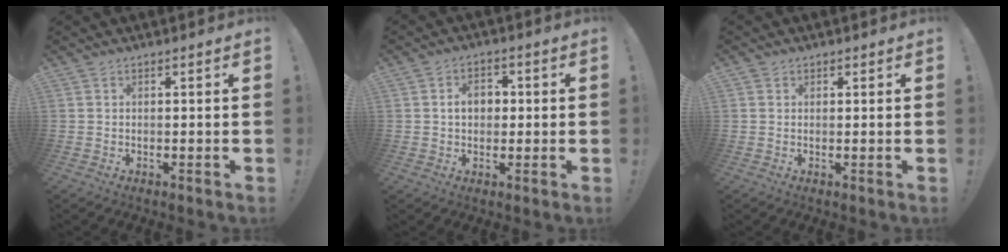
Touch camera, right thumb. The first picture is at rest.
{"total": 5.8, "force": [0.4, 4.5, 3.8], "torque": [-0.053, 0.006, 0.003]}
{"total": 1.0, "force": [0.6, 0.8, 0.1], "torque": [0.002, -0.001, 0.011]}